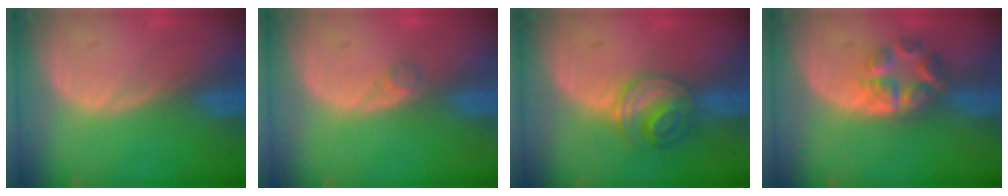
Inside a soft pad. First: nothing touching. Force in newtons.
{"total": 1.2, "press": 1.2, "slide": 0.1}
{"total": 6.0, "press": 5.4, "slide": 2.6}
{"total": 5.9, "press": 5.4, "slide": 2.2}